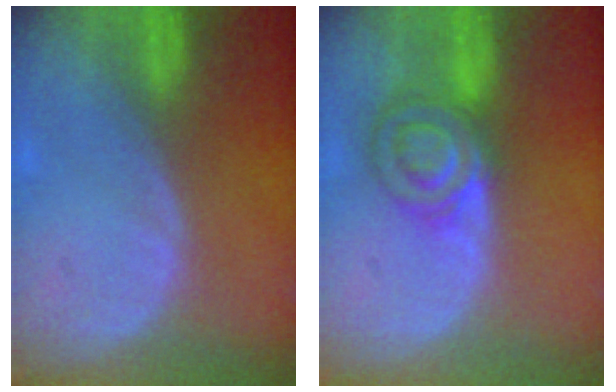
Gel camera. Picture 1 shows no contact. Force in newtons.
{"total": 6.8, "press": 6.5, "slide": 2.2}